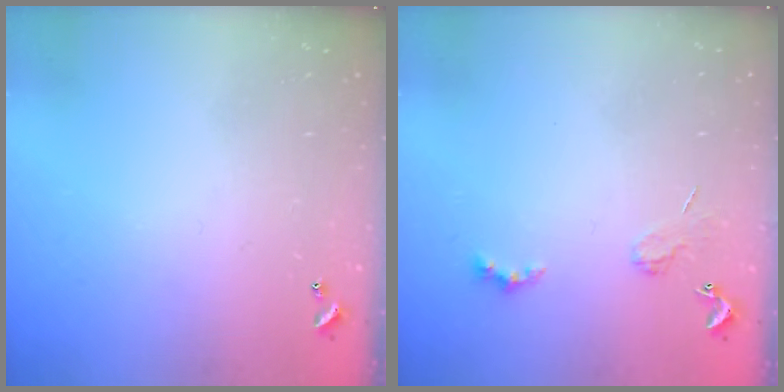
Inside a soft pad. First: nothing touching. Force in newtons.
{"total": 2.0, "press": 1.9, "slide": 0.4}